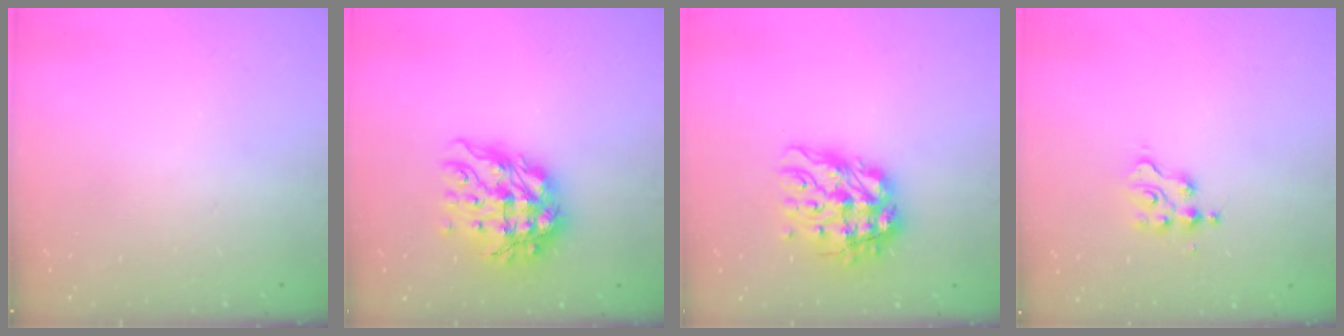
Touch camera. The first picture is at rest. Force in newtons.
{"total": 12.1, "press": 11.9, "slide": 1.7}
{"total": 12.8, "press": 12.8, "slide": 1.4}
{"total": 2.7, "press": 2.6, "slide": 0.3}